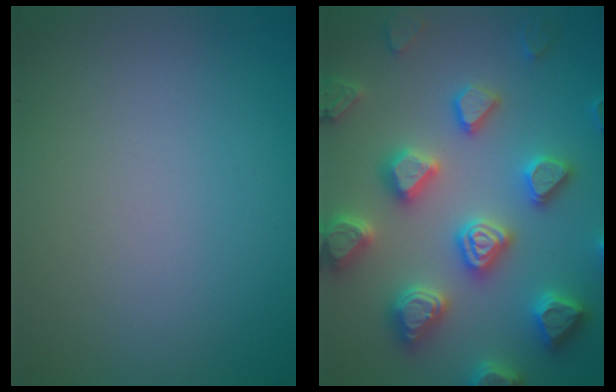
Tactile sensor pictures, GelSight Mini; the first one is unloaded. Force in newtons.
{"total": 7.4, "press": 7.3, "slide": 1.6}